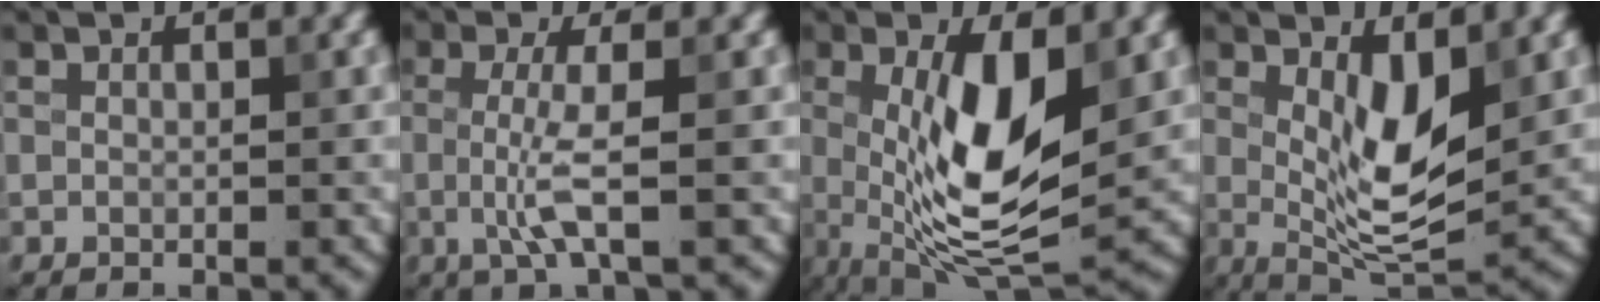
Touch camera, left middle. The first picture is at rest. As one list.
[{"total": 3.4, "force": [-0.4, 0.6, 3.4], "torque": [-0.077, -0.007, -0.010]}, {"total": 9.3, "force": [0.5, 3.3, 8.7], "torque": [-0.166, -0.010, 0.011]}, {"total": 6.1, "force": [1.0, 2.2, 5.6], "torque": [-0.099, -0.016, 0.020]}]